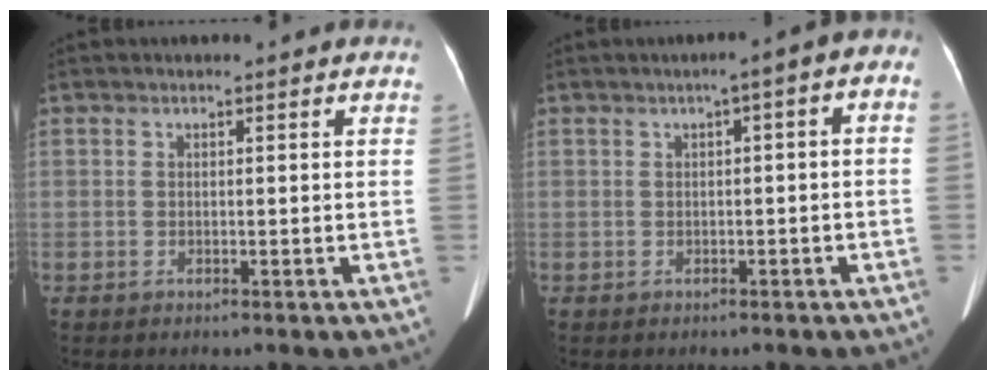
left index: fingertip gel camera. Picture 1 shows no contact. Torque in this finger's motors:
{"motor_torque": [0.20, -0.36, 0.00, -0.05]}